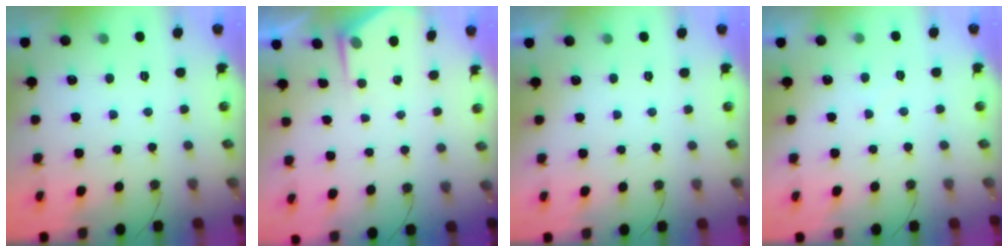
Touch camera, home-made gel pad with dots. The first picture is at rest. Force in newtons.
{"total": 2.5, "press": 2.5, "slide": 0.4}
{"total": 0.0}
{"total": 1.8, "press": 1.8, "slide": 0.4}